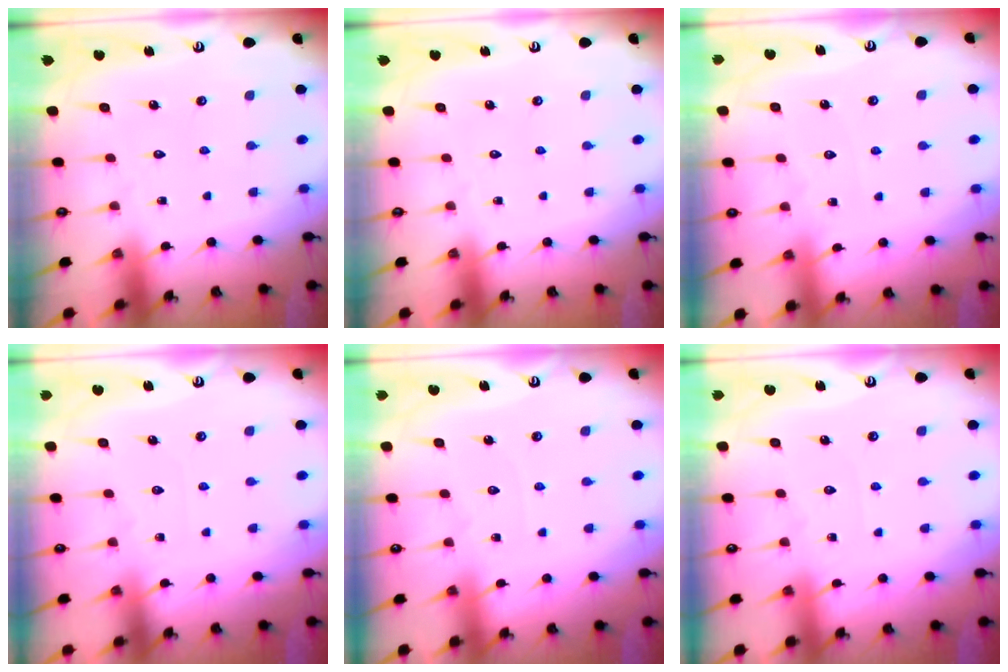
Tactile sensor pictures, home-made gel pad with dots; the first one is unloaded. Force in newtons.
{"total": 0.0}
{"total": 3.6, "press": 3.6, "slide": 0.6}
{"total": 5.3, "press": 5.2, "slide": 0.7}
{"total": 2.9, "press": 2.9, "slide": 0.4}
{"total": 2.4, "press": 2.4, "slide": 0.4}